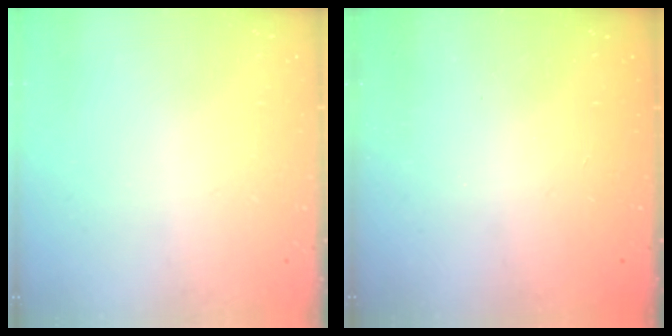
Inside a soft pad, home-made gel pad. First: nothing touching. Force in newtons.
{"total": 2.4, "press": 2.3, "slide": 0.8}